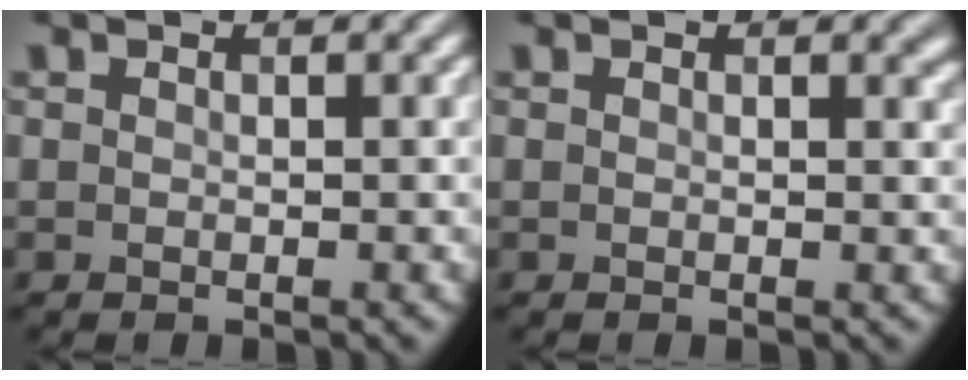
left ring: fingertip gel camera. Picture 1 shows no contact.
{"total": 0.9, "force": [0.6, 0.3, 0.6], "torque": [-0.002, 0.003, 0.009]}